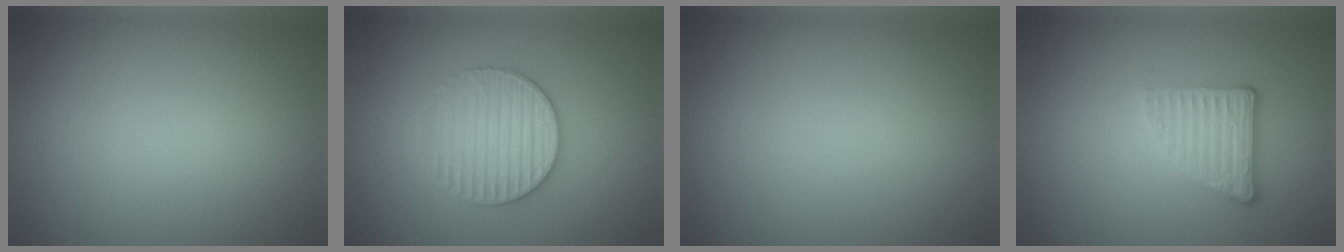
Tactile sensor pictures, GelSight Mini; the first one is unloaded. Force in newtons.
{"total": 3.5, "press": 3.2, "slide": 1.4}
{"total": 0.0}
{"total": 3.0, "press": 2.1, "slide": 2.1}